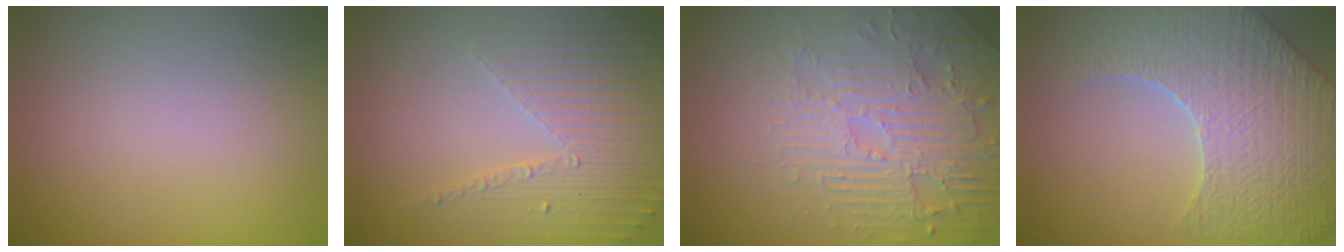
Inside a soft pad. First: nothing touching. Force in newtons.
{"total": 3.8, "press": 3.3, "slide": 1.9}
{"total": 4.4, "press": 4.2, "slide": 1.4}
{"total": 8.9, "press": 6.4, "slide": 6.3}